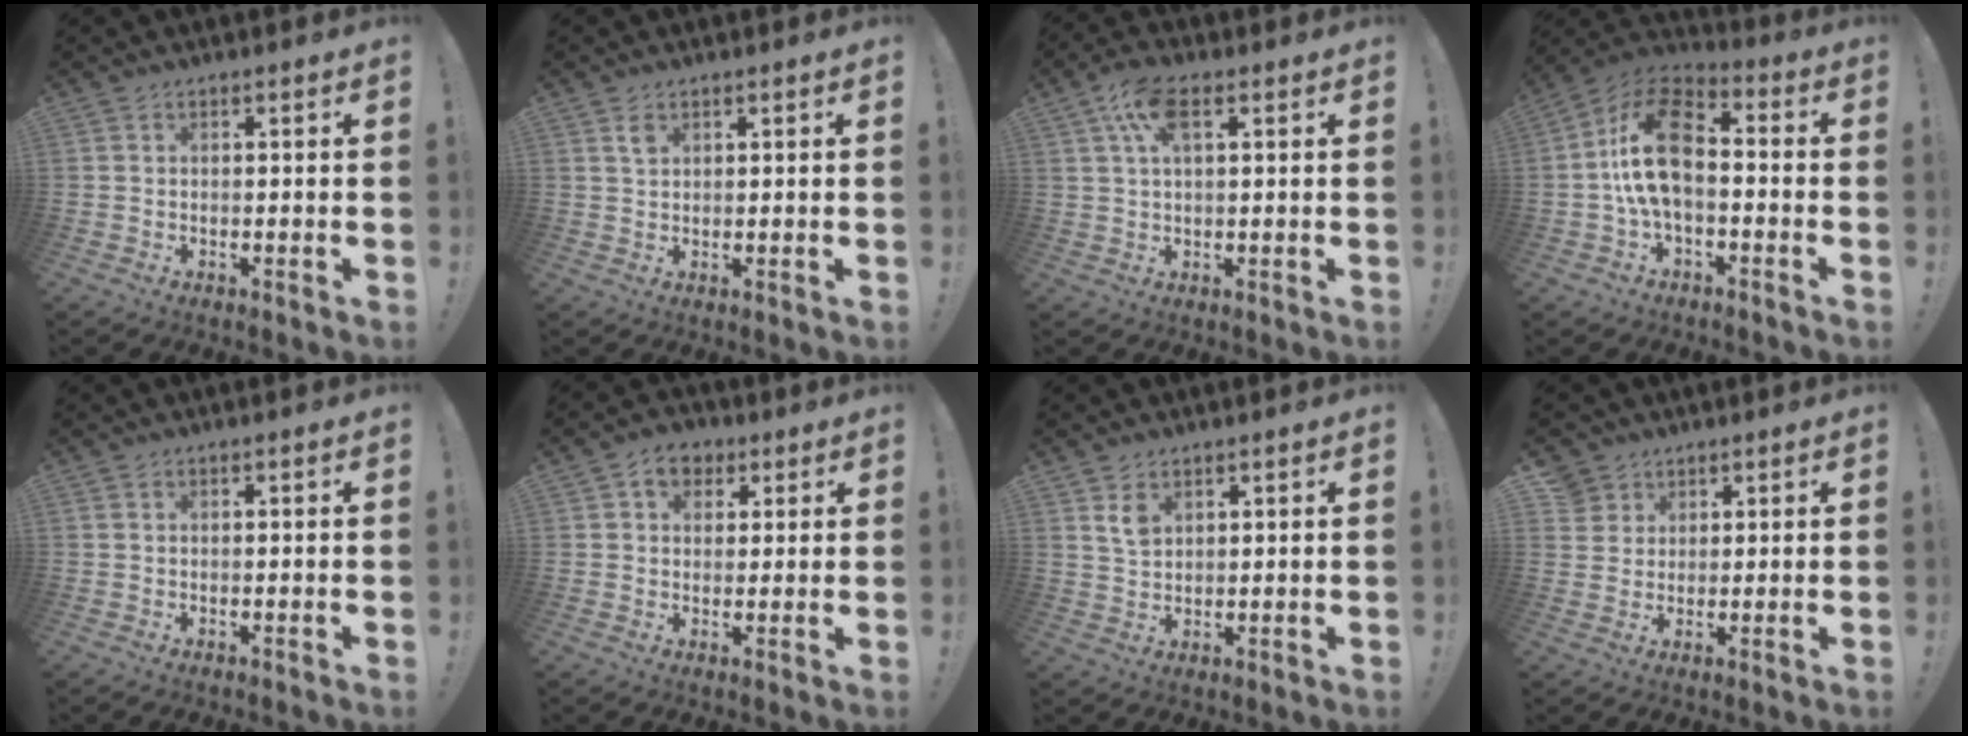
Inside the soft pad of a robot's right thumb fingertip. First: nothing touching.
{"total": 2.2, "force": [1.2, 1.3, 1.3], "torque": [-0.011, -0.006, 0.018]}
{"total": 7.8, "force": [2.8, 3.6, 6.4], "torque": [-0.124, 0.010, 0.054]}
{"total": 15.8, "force": [-0.6, 9.4, 12.7], "torque": [-0.243, 0.024, -0.005]}
{"total": 0.5, "force": [-0.1, -0.2, 0.5], "torque": [-0.017, 0.003, -0.001]}
{"total": 6.7, "force": [2.8, 5.3, 2.9], "torque": [-0.038, -0.005, 0.053]}
{"total": 4.0, "force": [2.4, 2.3, 2.3], "torque": [-0.034, -0.012, 0.042]}
{"total": 4.6, "force": [2.9, 3.6, 0.5], "torque": [-0.002, -0.017, 0.052]}